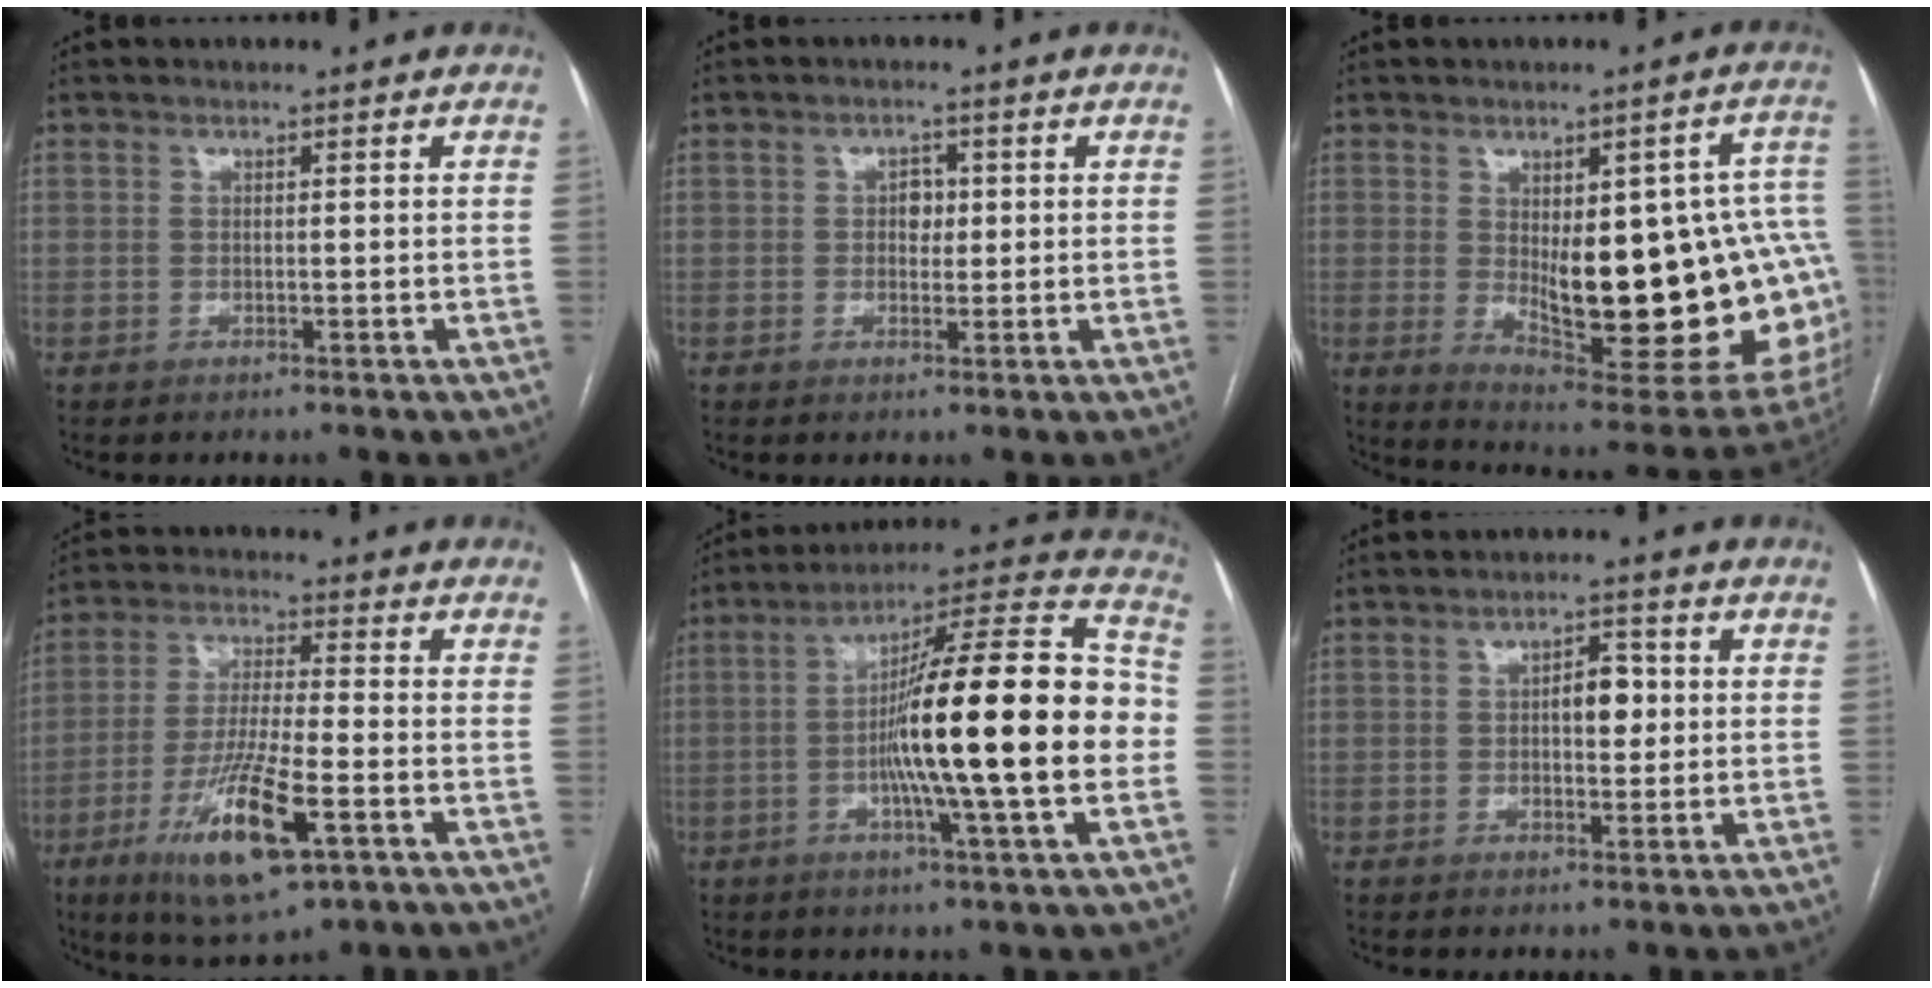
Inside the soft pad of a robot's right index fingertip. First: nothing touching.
{"total": 2.3, "force": [0.2, 1.6, 1.6], "torque": [-0.021, 0.004, 0.004]}
{"total": 25.0, "force": [-1.7, 7.7, 23.8], "torque": [-0.232, 0.007, 0.006]}
{"total": 14.3, "force": [-6.3, 2.3, 12.7], "torque": [-0.248, -0.026, -0.107]}
{"total": 22.6, "force": [-2.9, 0.3, 22.4], "torque": [-0.318, 0.017, -0.056]}
{"total": 4.3, "force": [0.3, 2.1, 3.8], "torque": [-0.057, 0.011, 0.006]}